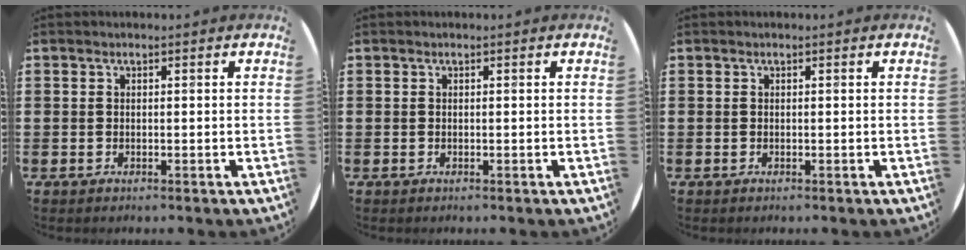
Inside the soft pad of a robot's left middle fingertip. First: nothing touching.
{"total": 0.0}
{"total": 0.0}